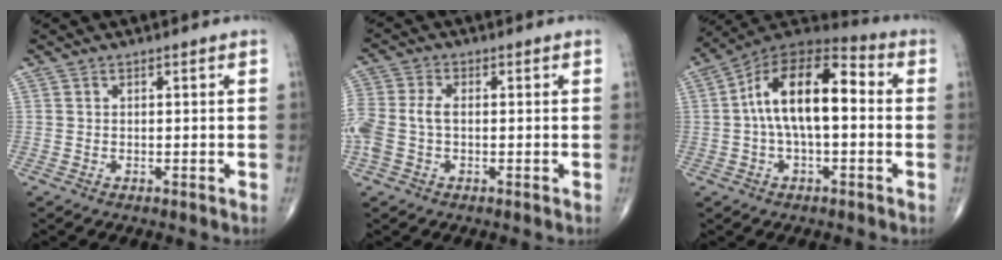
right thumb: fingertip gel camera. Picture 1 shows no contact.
{"total": 8.6, "force": [-0.9, 5.3, 6.7], "torque": [-0.180, 0.014, -0.018]}
{"total": 15.7, "force": [0.7, 7.6, 13.8], "torque": [-0.231, 0.047, -0.002]}